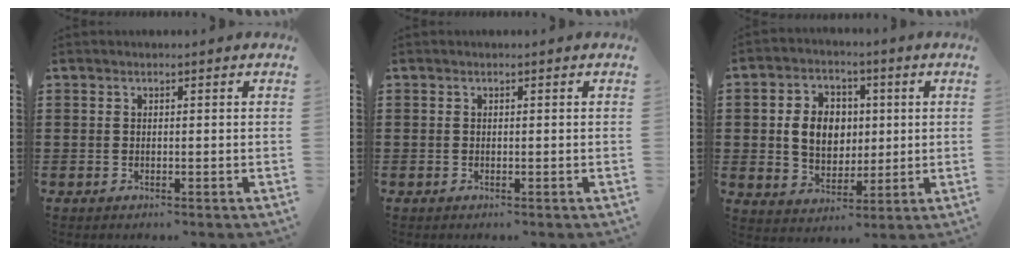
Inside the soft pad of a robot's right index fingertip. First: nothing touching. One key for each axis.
{"total": 0.0}
{"total": 7.5, "fx": 0.6, "fy": 6.1, "fz": 4.4, "tx": -0.087, "ty": 0.014, "tz": 0.008}